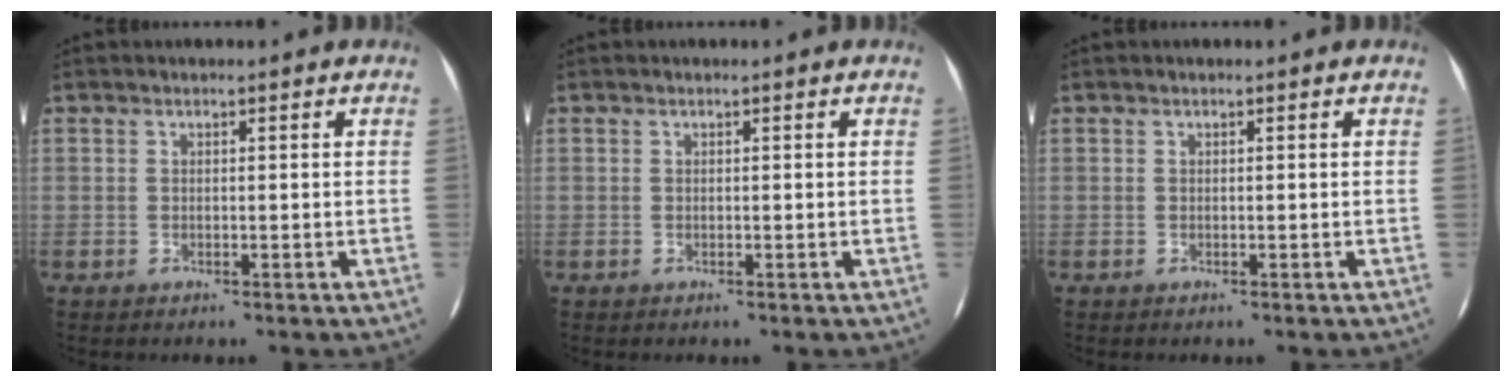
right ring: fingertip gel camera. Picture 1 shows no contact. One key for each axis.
{"total": 0.0}
{"total": 0.0}